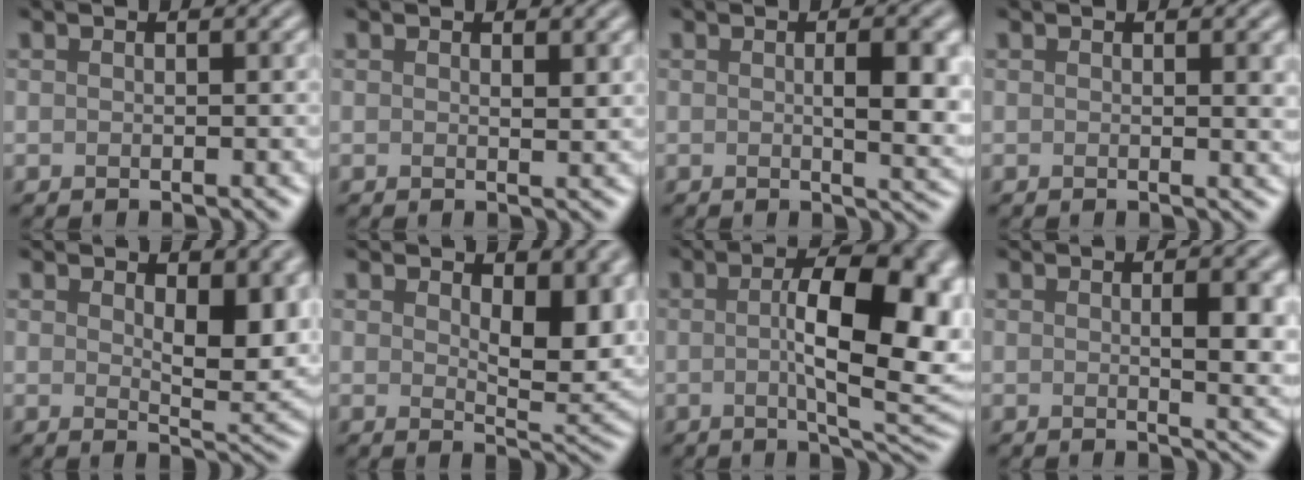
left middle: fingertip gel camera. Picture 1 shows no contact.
{"total": 0.7, "force": [0.5, 0.1, 0.5], "torque": [-0.005, -0.003, 0.009]}
{"total": 5.0, "force": [0.4, 1.3, 4.8], "torque": [-0.062, 0.001, 0.008]}
{"total": 1.4, "force": [0.3, 0.2, 1.3], "torque": [-0.013, -0.001, 0.004]}
{"total": 5.3, "force": [1.5, 2.4, 4.5], "torque": [-0.066, -0.008, 0.031]}
{"total": 6.0, "force": [1.7, 2.9, 4.9], "torque": [-0.074, -0.010, 0.033]}
{"total": 10.6, "force": [0.3, 3.4, 10.0], "torque": [-0.137, 0.000, 0.008]}
{"total": 4.1, "force": [0.5, 1.0, 4.0], "torque": [-0.050, 0.000, 0.009]}